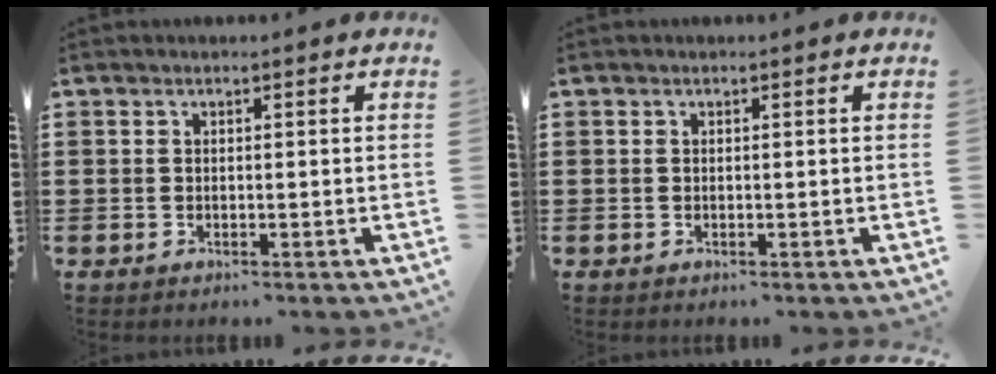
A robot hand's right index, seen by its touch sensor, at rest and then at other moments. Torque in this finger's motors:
{"motor_torque": [-0.26, 0.68, 0.00, 0.00]}